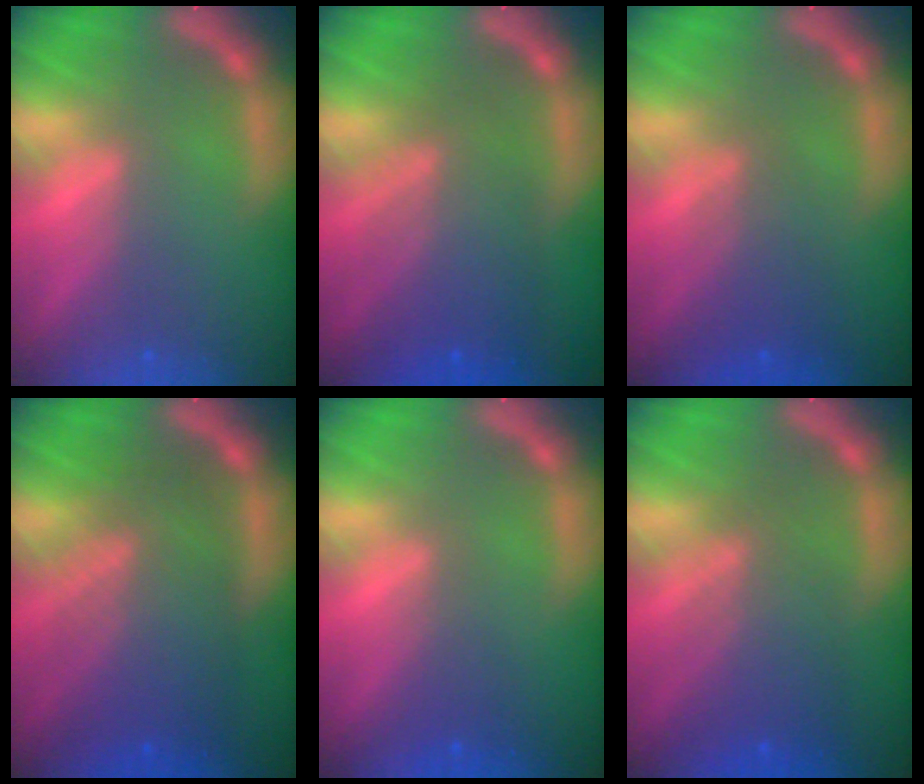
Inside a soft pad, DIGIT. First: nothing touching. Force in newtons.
{"total": 7.0}
{"total": 3.6}
{"total": 8.6}
{"total": 2.0}
{"total": 5.6}